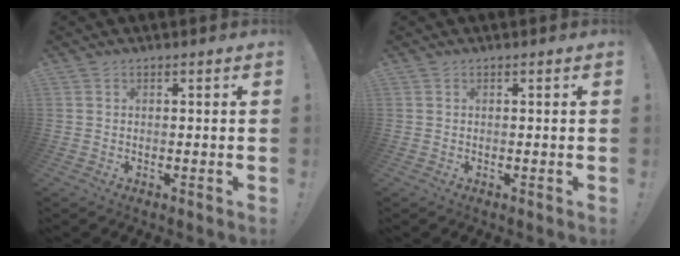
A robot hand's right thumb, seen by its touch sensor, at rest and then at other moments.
{"total": 0.0}